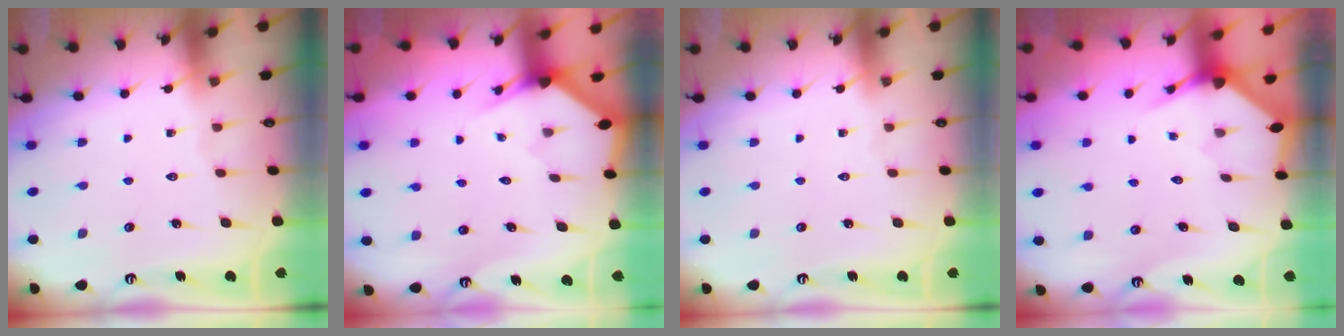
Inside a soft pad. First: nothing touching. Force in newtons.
{"total": 2.2, "press": 2.2, "slide": 0.1}
{"total": 0.0}
{"total": 3.2, "press": 3.2, "slide": 0.3}